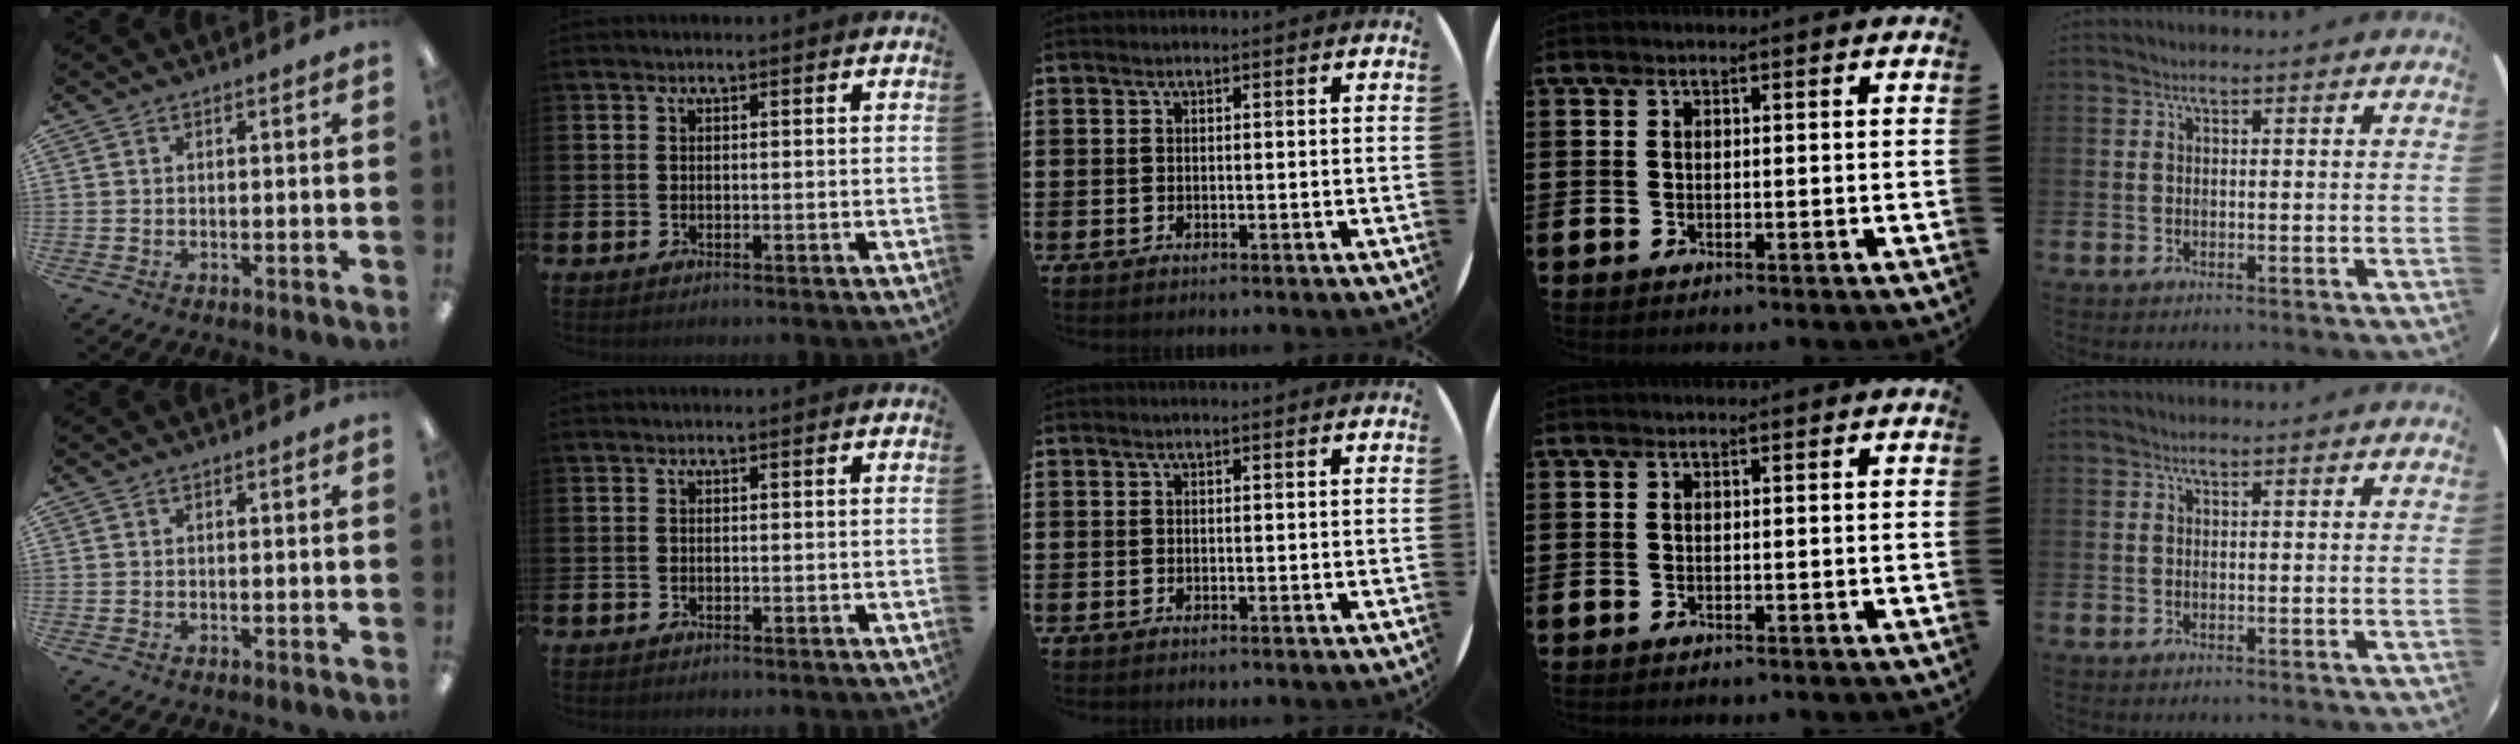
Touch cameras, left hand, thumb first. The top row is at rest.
{}